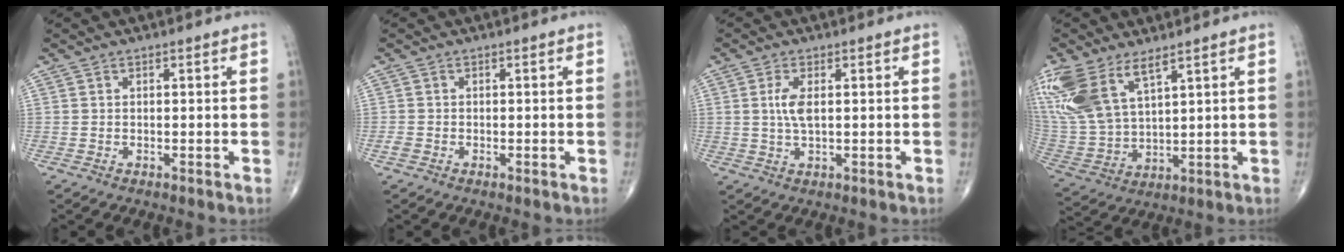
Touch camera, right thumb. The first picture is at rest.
{"total": 1.2, "force": [-0.6, 0.7, 0.8], "torque": [-0.018, -0.001, -0.013]}
{"total": 4.0, "force": [0.7, 1.6, 3.7], "torque": [-0.084, -0.001, 0.016]}
{"total": 16.0, "force": [9.1, 7.3, 11.0], "torque": [-0.250, -0.027, 0.196]}